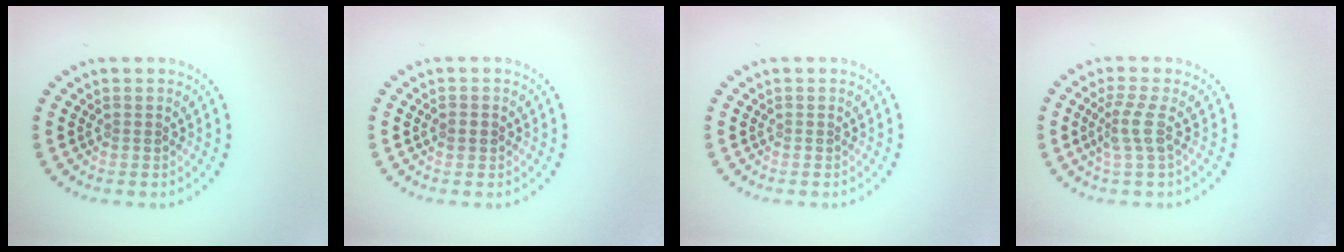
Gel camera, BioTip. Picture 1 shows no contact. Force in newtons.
{"total": 1.2, "press": 1.2, "slide": 0.2}
{"total": 0.0}
{"total": 2.2, "press": 1.6, "slide": 1.6}